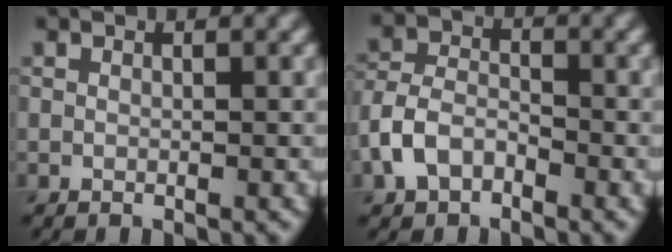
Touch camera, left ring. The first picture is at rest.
{"total": 3.7, "force": [-2.0, 2.3, 2.0], "torque": [-0.042, 0.007, -0.049]}